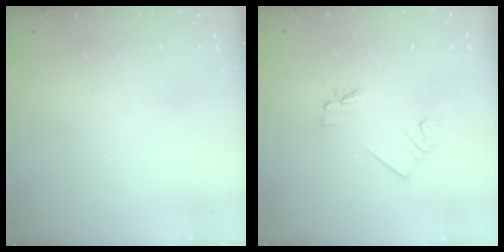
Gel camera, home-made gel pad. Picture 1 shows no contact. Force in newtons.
{"total": 2.3, "press": 2.3, "slide": 0.1}